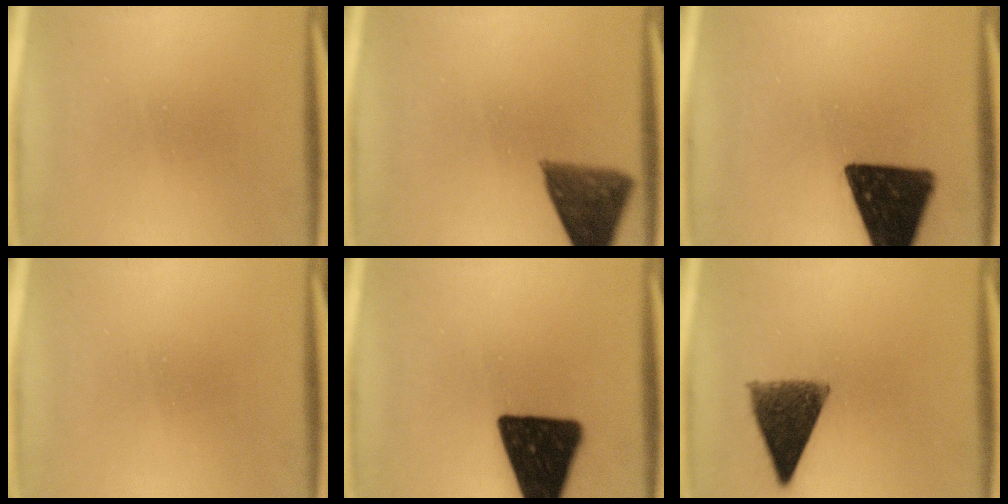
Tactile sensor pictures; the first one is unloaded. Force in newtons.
{"total": 7.6}
{"total": 17.1}
{"total": 0.0}
{"total": 18.8}
{"total": 10.1}